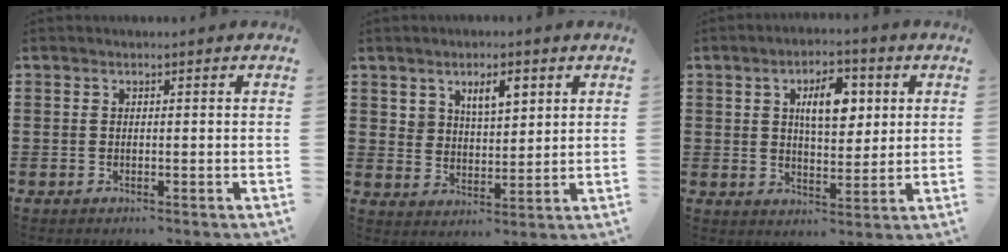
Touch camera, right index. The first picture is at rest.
{"total": 4.9, "force": [2.9, 2.7, 2.8], "torque": [-0.049, 0.003, 0.049]}
{"total": 6.9, "force": [2.2, 3.3, 5.7], "torque": [-0.097, 0.005, 0.030]}